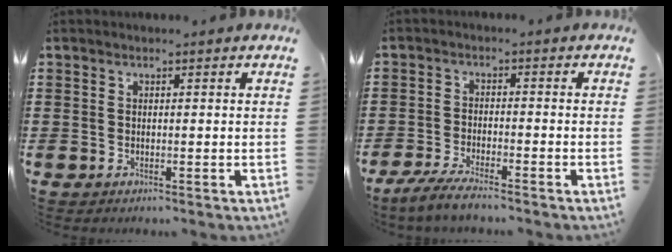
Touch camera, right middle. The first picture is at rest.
{"total": 4.4, "force": [-4.0, 0.4, 1.9], "torque": [-0.045, -0.006, -0.079]}